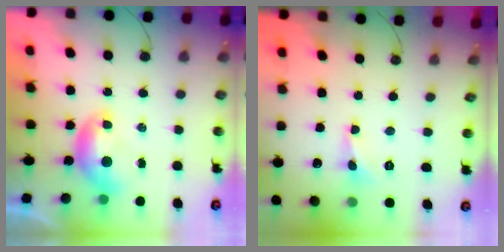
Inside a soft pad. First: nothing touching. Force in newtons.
{"total": 1.7, "press": 1.6, "slide": 0.5}